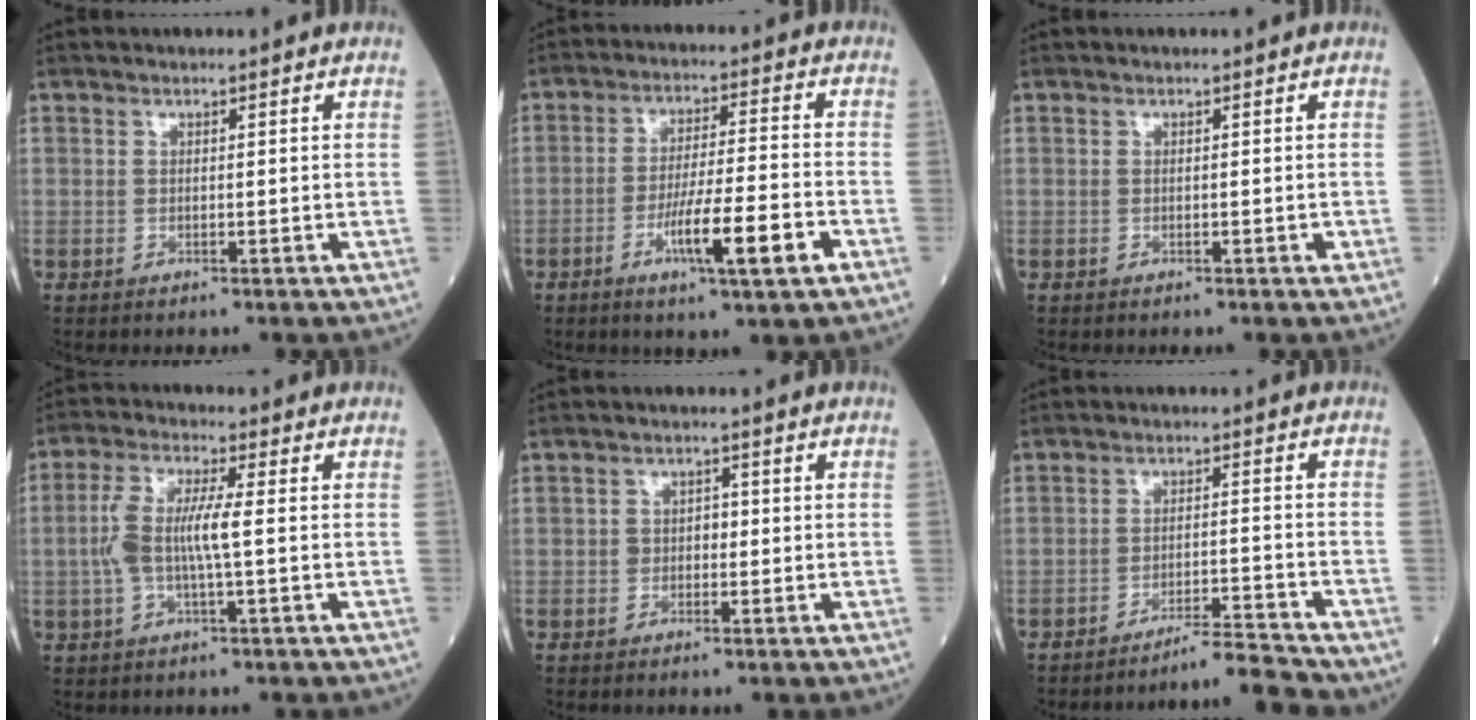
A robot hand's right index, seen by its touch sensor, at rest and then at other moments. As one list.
[{"total": 10.1, "force": [-4.3, 0.4, 9.1], "torque": [-0.158, -0.007, -0.071]}, {"total": 0.7, "force": [-0.2, 0.2, 0.7], "torque": [-0.013, -0.002, -0.001]}, {"total": 7.1, "force": [-0.2, 1.2, 7.0], "torque": [-0.157, 0.013, -0.007]}, {"total": 2.1, "force": [-0.2, 1.6, 1.4], "torque": [-0.016, 0.008, -0.004]}, {"total": 5.2, "force": [-5.0, -1.3, 0.2], "torque": [0.003, -0.002, -0.082]}]